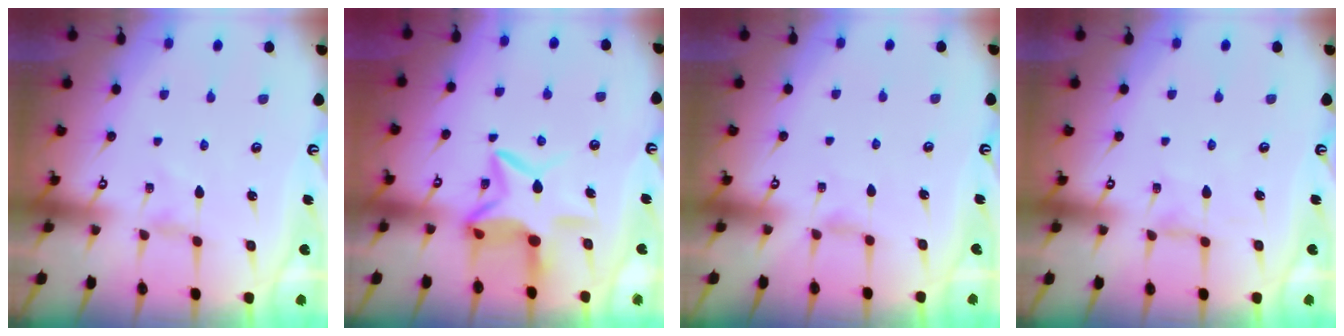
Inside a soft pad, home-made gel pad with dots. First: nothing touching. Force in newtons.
{"total": 10.9, "press": 10.8, "slide": 1.5}
{"total": 0.6, "press": 0.5, "slide": 0.2}
{"total": 1.6, "press": 1.6, "slide": 0.1}